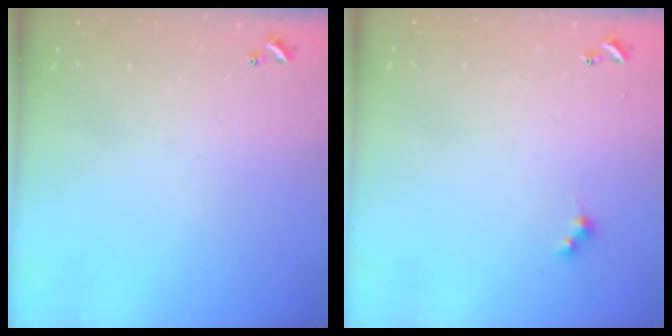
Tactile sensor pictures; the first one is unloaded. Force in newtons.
{"total": 2.6, "press": 2.6, "slide": 0.5}